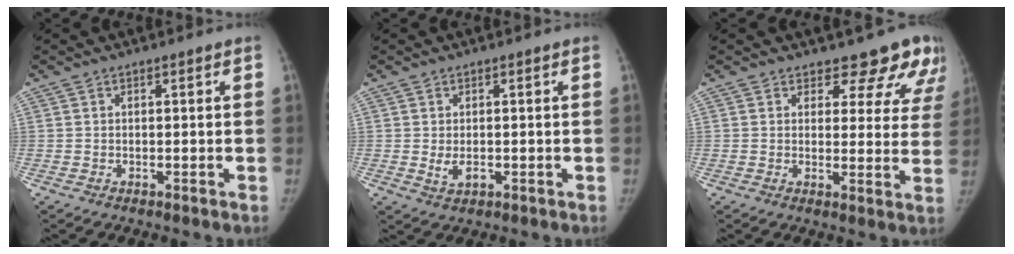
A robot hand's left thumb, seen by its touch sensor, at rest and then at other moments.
{"total": 2.7, "force": [-0.1, 1.7, 2.1], "torque": [-0.034, -0.007, 0.006]}
{"total": 11.8, "force": [10.0, 5.5, 3.1], "torque": [0.023, -0.059, 0.093]}